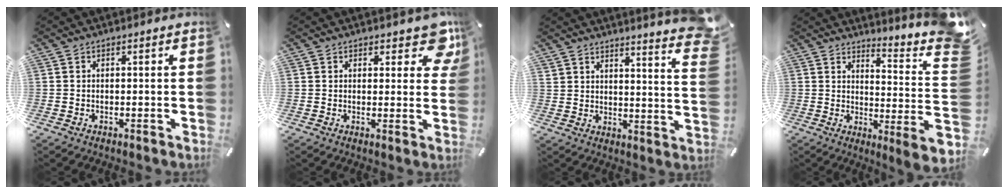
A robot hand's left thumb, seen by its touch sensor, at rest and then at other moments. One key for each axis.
{"total": 7.1, "fx": 4.4, "fy": 3.6, "fz": 4.3, "tx": -0.028, "ty": -0.029, "tz": 0.069}
{"total": 6.5, "fx": 5.8, "fy": 1.3, "fz": 2.6, "tx": -0.041, "ty": -0.058, "tz": 0.099}
{"total": 10.7, "fx": 3.4, "fy": -1.3, "fz": 10.0, "tx": -0.141, "ty": -0.085, "tz": 0.037}